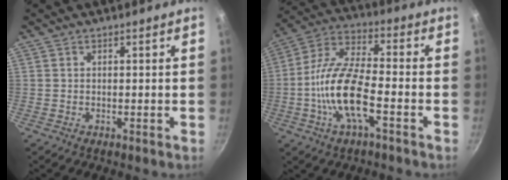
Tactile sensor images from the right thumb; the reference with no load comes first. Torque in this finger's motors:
{"motor_torque": [2.55, 2.46, 1.64, -0.25, 0.60]}